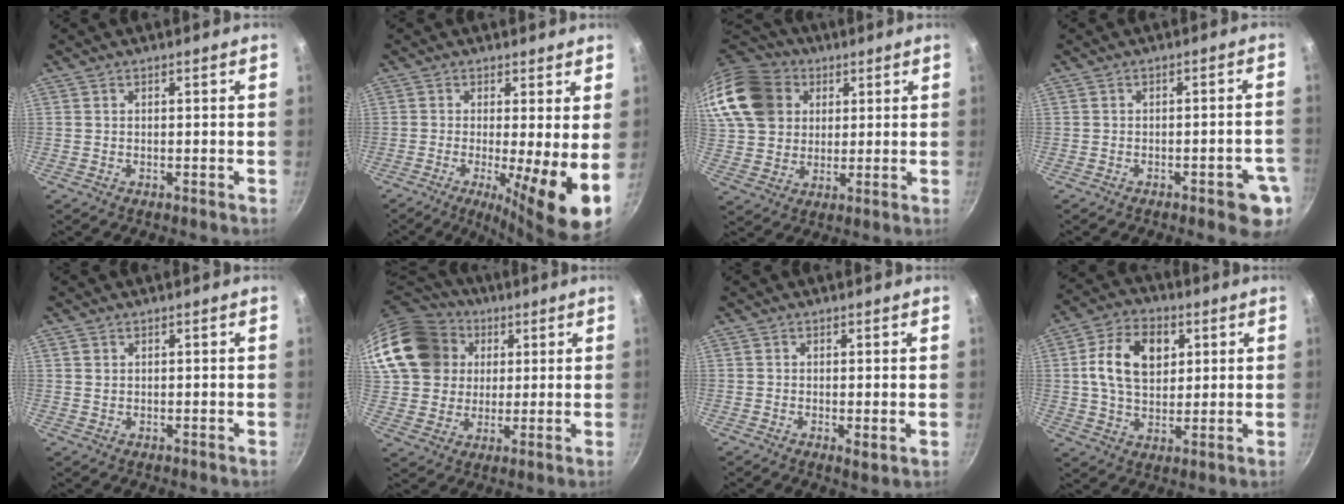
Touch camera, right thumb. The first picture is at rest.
{"total": 10.8, "force": [-1.3, 1.9, 10.6], "torque": [-0.153, -0.019, -0.019]}
{"total": 19.7, "force": [7.8, 15.6, 9.1], "torque": [-0.186, 0.011, 0.148]}
{"total": 7.0, "force": [-3.0, 2.3, 5.9], "torque": [-0.053, 0.021, -0.029]}
{"total": 1.0, "force": [0.5, 0.8, 0.3], "torque": [-0.005, -0.001, 0.008]}
{"total": 20.5, "force": [6.7, 17.0, 9.3], "torque": [-0.173, 0.023, 0.130]}
{"total": 1.8, "force": [0.2, 0.7, 1.7], "torque": [-0.026, -0.011, 0.001]}
{"total": 13.0, "force": [3.2, 8.9, 9.0], "torque": [-0.137, 0.003, 0.046]}